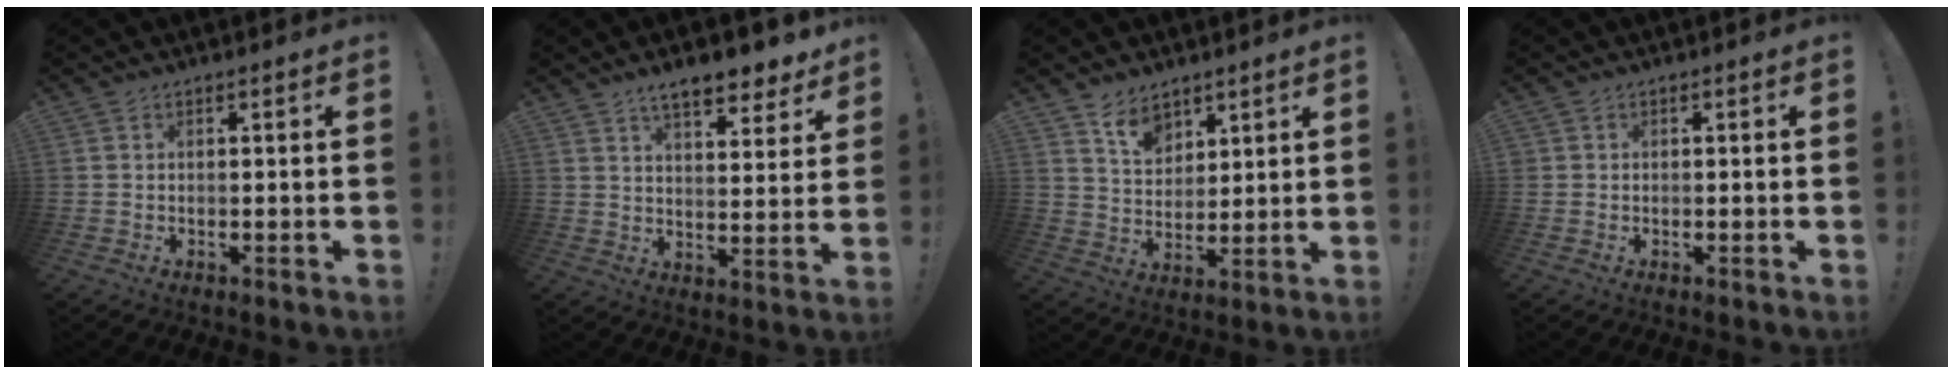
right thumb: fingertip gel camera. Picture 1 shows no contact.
{"total": 10.1, "force": [7.7, 3.2, 5.7], "torque": [-0.077, -0.056, 0.133]}
{"total": 8.1, "force": [6.1, 4.9, 2.4], "torque": [-0.044, -0.041, 0.118]}
{"total": 0.6, "force": [0.2, 0.6, 0.0], "torque": [0.001, 0.000, 0.004]}